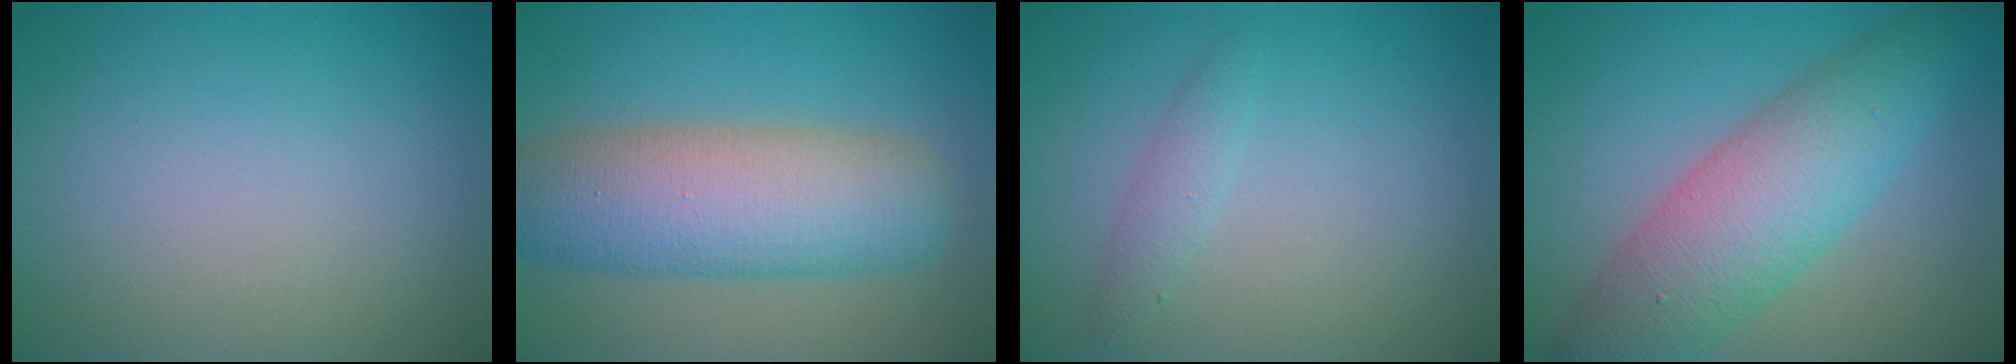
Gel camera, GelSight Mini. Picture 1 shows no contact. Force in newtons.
{"total": 8.9, "press": 8.9, "slide": 0.2}
{"total": 1.4, "press": 1.4, "slide": 0.0}
{"total": 8.0, "press": 8.0, "slide": 0.0}